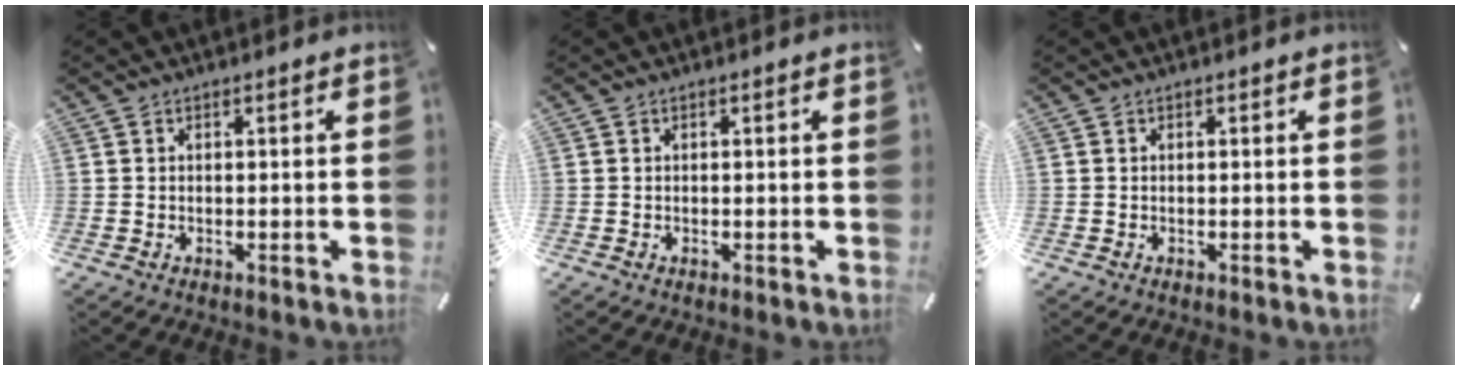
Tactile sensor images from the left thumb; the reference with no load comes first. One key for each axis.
{"total": 0.0}
{"total": 0.0}